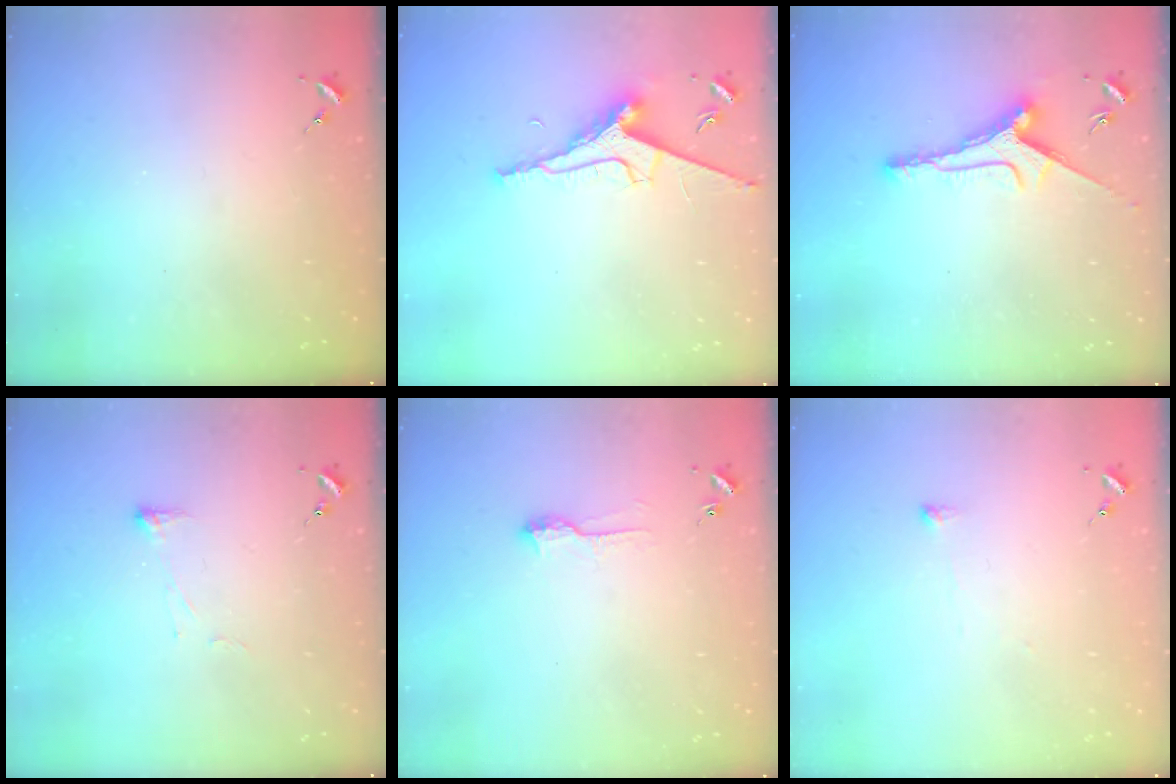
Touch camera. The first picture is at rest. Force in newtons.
{"total": 9.5, "press": 9.4, "slide": 1.1}
{"total": 8.6, "press": 8.6, "slide": 0.5}
{"total": 3.2, "press": 3.2, "slide": 0.6}
{"total": 6.6, "press": 6.5, "slide": 0.8}
{"total": 2.7, "press": 2.6, "slide": 0.5}